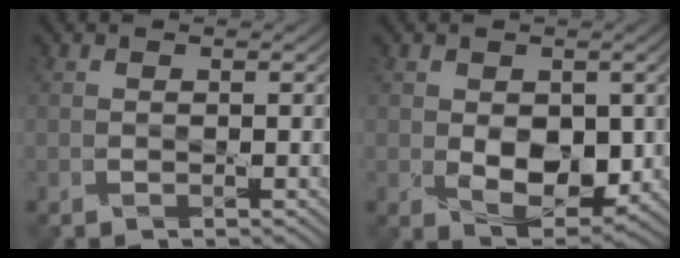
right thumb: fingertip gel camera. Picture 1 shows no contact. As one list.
[{"total": 5.9, "force": [0.0, 3.9, 4.4], "torque": [-0.082, -0.016, 0.006]}]